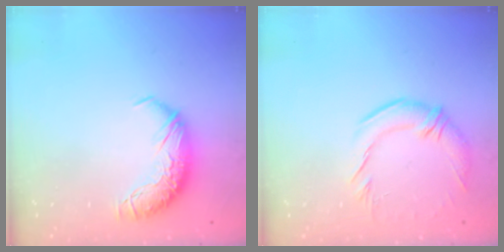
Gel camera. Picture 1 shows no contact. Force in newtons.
{"total": 3.0, "press": 1.4, "slide": 2.6}